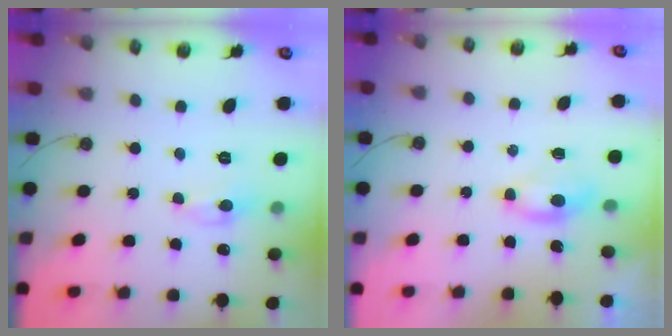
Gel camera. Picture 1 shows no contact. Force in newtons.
{"total": 1.2, "press": 1.1, "slide": 0.5}